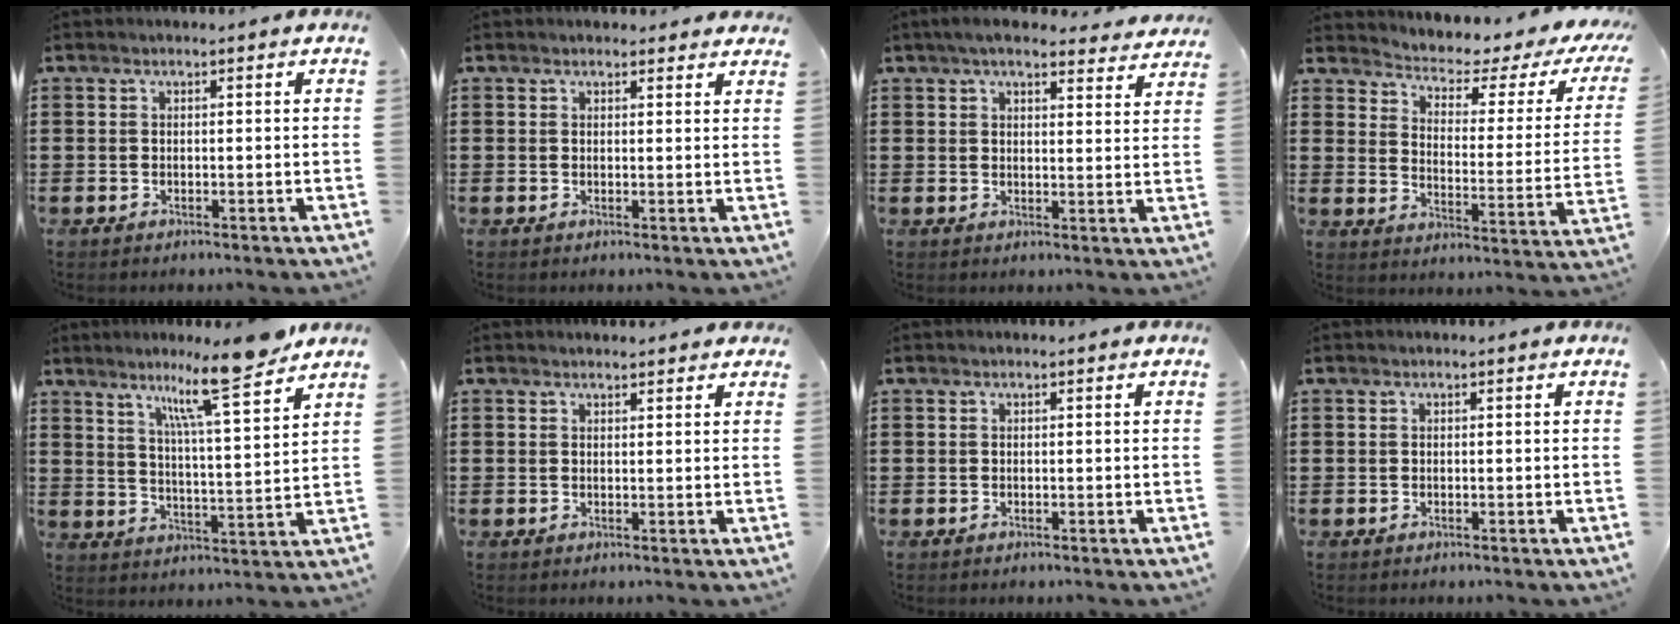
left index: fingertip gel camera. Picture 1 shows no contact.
{"total": 1.4, "force": [1.2, 0.5, 0.0], "torque": [-0.005, 0.005, 0.024]}
{"total": 5.2, "force": [4.5, 0.9, 2.4], "torque": [-0.052, -0.011, 0.081]}
{"total": 2.4, "force": [1.7, 0.8, 1.5], "torque": [-0.038, -0.025, 0.013]}
{"total": 11.1, "force": [8.6, 0.3, 7.0], "torque": [-0.128, -0.043, 0.140]}
{"total": 1.4, "force": [1.3, 0.4, 0.1], "torque": [-0.005, 0.004, 0.025]}
{"total": 0.0}
{"total": 0.0}